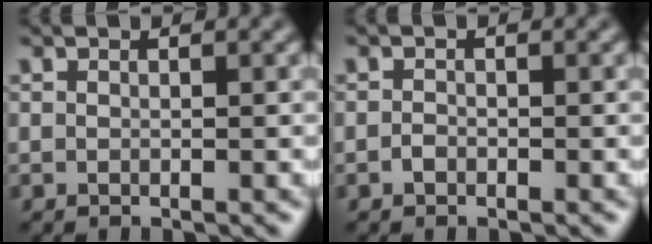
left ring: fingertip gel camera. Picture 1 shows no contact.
{"total": 0.7, "force": [-0.4, 0.5, 0.3], "torque": [-0.006, -0.001, -0.009]}